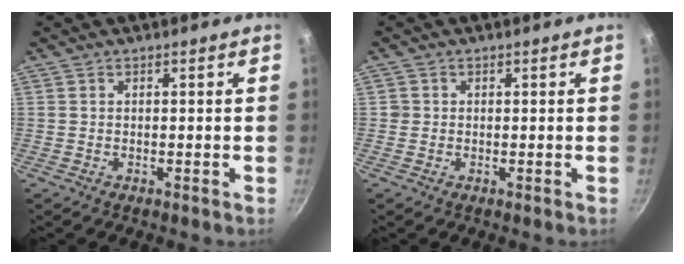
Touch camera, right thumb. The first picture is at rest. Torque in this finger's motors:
{"motor_torque": [0.18, 0.04, 0.09, 0.32, 0.01]}